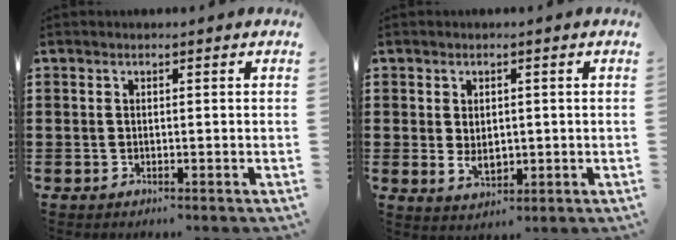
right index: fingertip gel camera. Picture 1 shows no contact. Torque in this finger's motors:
{"motor_torque": [2.14, 0.00, 0.10, 0.07]}